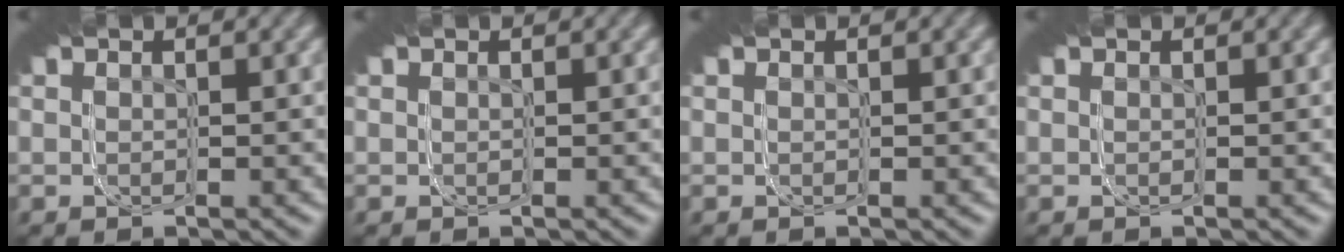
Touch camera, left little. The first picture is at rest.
{"total": 0.0}
{"total": 0.0}
{"total": 0.0}